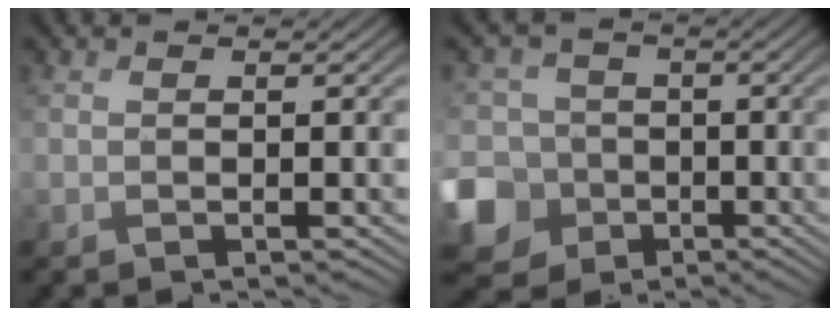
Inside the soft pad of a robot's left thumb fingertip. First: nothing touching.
{"total": 12.3, "force": [-4.1, 10.6, 4.6], "torque": [-0.153, -0.020, -0.099]}